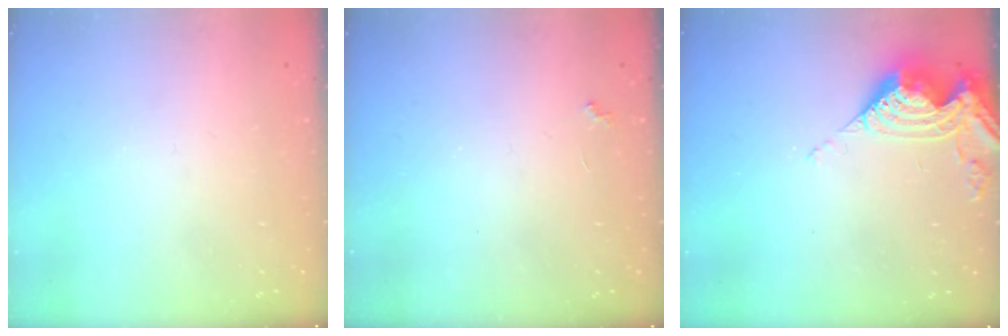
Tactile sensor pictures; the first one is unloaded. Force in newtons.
{"total": 2.3, "press": 2.3, "slide": 0.4}
{"total": 11.1, "press": 11.0, "slide": 1.2}